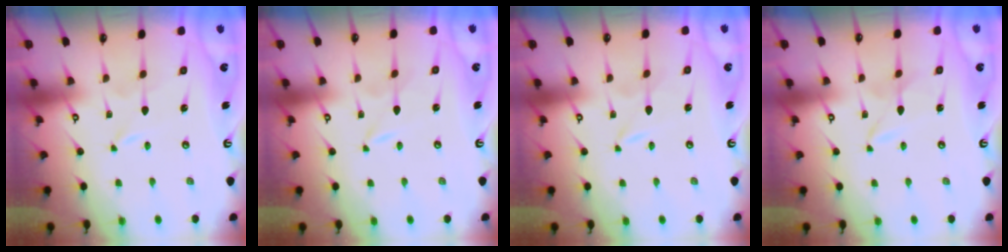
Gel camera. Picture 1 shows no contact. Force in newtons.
{"total": 0.0}
{"total": 0.0}
{"total": 2.4, "press": 2.3, "slide": 0.3}